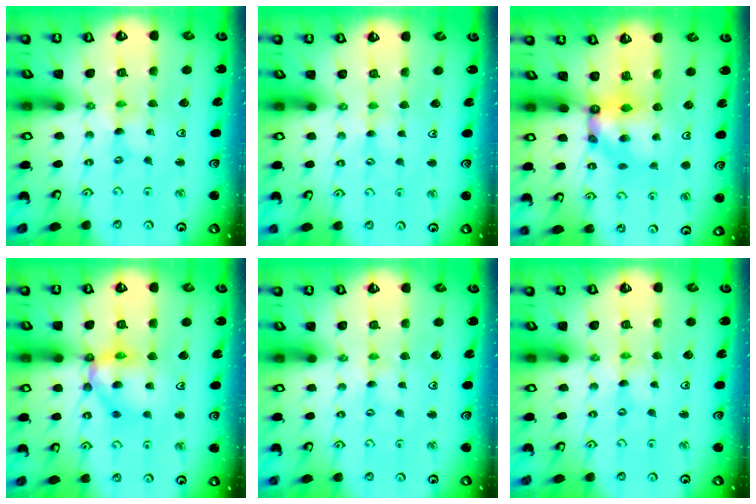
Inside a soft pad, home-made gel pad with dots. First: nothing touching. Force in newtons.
{"total": 1.7, "press": 1.7, "slide": 0.3}
{"total": 7.8, "press": 7.8, "slide": 0.5}
{"total": 12.1, "press": 12.0, "slide": 1.7}
{"total": 1.5, "press": 1.5, "slide": 0.3}
{"total": 0.0}